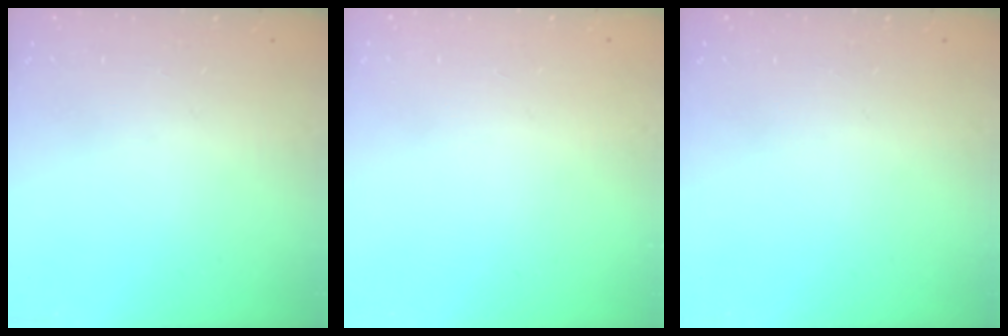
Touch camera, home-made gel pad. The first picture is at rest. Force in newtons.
{"total": 1.1, "press": 0.9, "slide": 0.6}
{"total": 0.0}